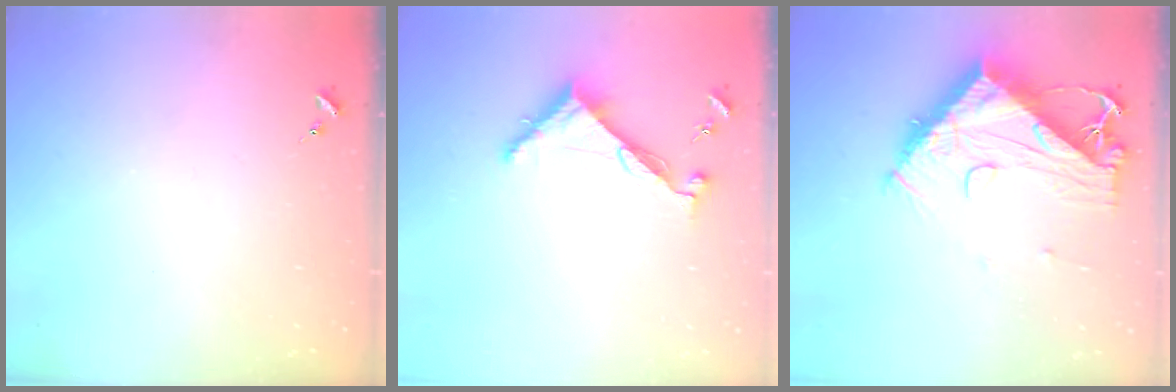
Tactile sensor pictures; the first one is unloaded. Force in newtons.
{"total": 6.8, "press": 6.8, "slide": 0.3}
{"total": 13.9, "press": 13.8, "slide": 1.3}